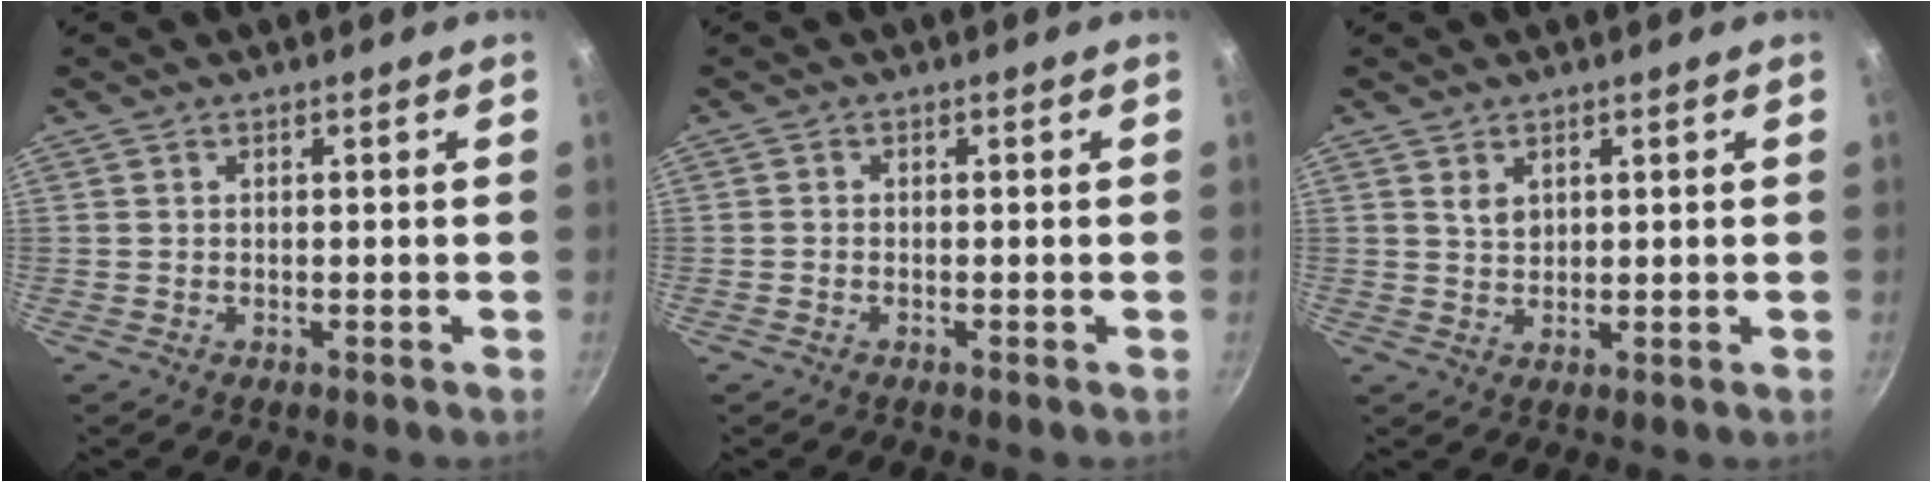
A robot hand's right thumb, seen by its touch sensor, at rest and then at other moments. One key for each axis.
{"total": 0.7, "fx": -0.5, "fy": 0.3, "fz": 0.4, "tx": -0.012, "ty": 0.004, "tz": -0.014}
{"total": 2.7, "fx": 1.2, "fy": 1.7, "fz": 1.6, "tx": -0.022, "ty": -0.007, "tz": 0.025}